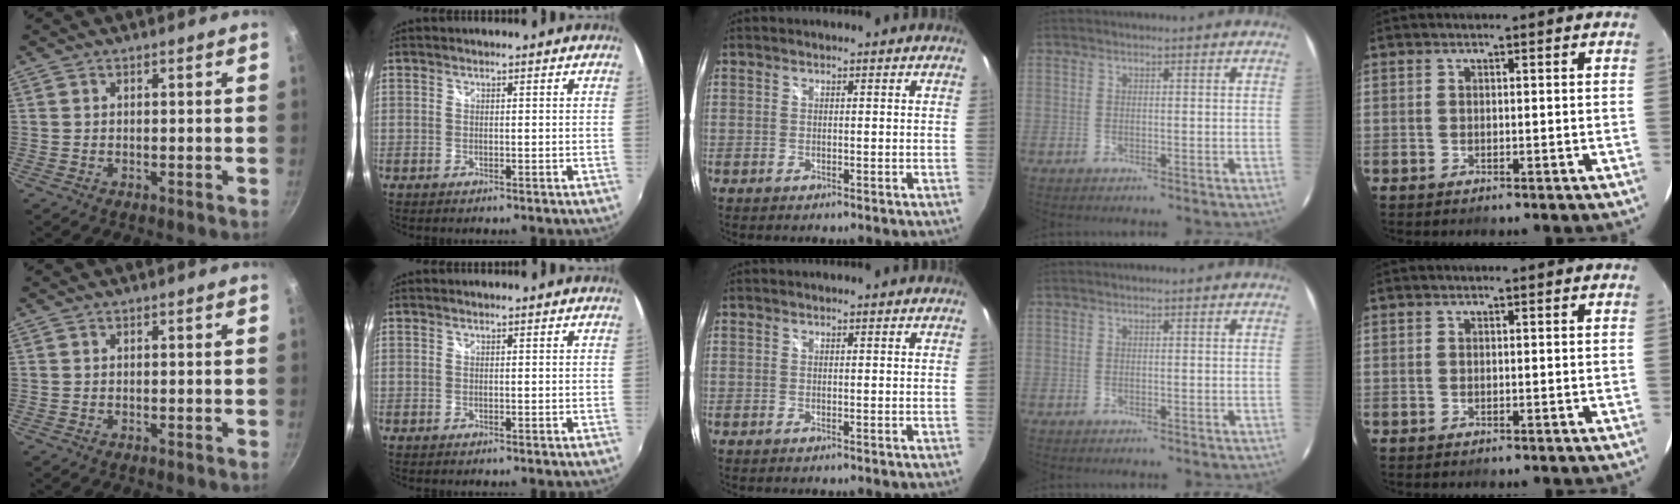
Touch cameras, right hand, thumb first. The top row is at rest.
{}